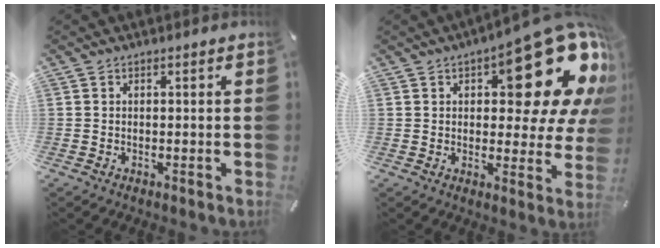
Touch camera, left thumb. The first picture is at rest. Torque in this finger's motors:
{"motor_torque": [0.82, 3.15, 2.77, 0.00, 0.39]}